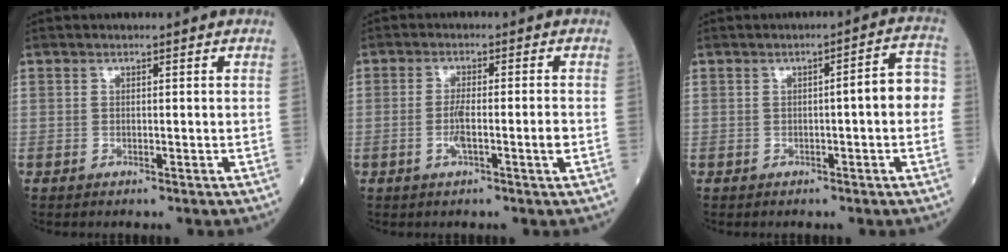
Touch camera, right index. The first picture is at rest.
{"total": 4.1, "force": [-1.2, -0.1, 4.0], "torque": [-0.077, 0.000, -0.020]}
{"total": 5.7, "force": [-0.3, 0.9, 5.6], "torque": [-0.067, 0.022, -0.008]}